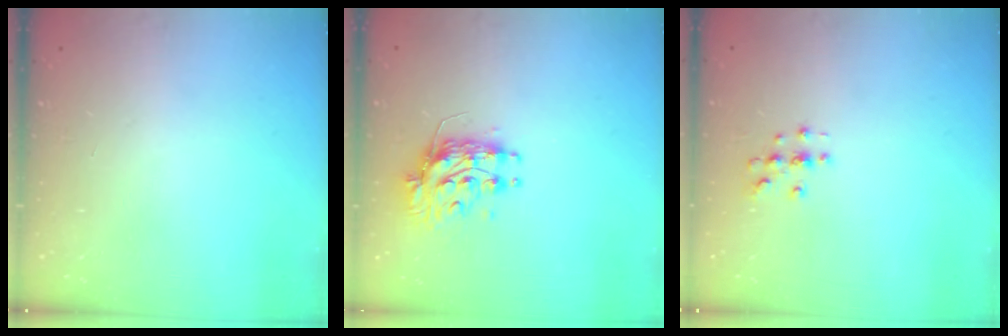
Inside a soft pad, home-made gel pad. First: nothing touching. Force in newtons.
{"total": 9.2, "press": 9.2, "slide": 0.7}
{"total": 3.0, "press": 3.0, "slide": 0.3}